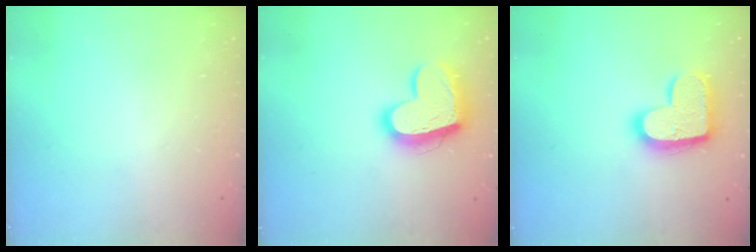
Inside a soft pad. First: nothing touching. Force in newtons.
{"total": 16.6, "press": 16.5, "slide": 1.4}
{"total": 16.6, "press": 16.5, "slide": 0.9}